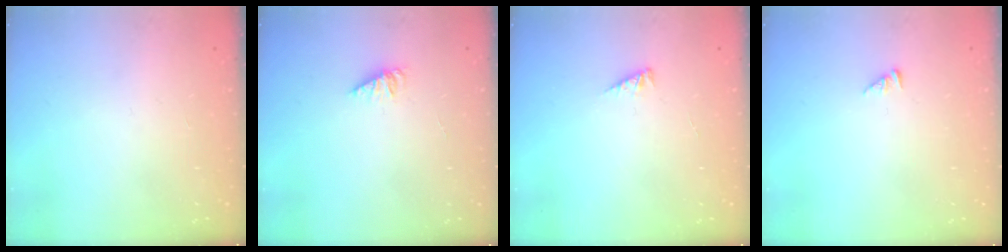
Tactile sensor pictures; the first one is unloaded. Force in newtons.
{"total": 1.6, "press": 1.6, "slide": 0.2}
{"total": 3.2, "press": 3.2, "slide": 0.4}
{"total": 0.7, "press": 0.7, "slide": 0.1}